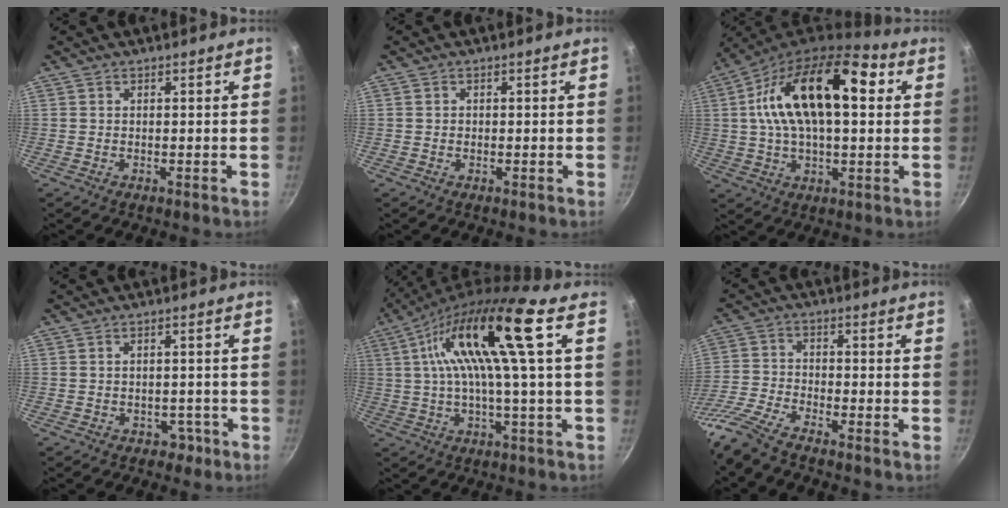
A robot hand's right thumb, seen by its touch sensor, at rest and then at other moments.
{"total": 0.5, "force": [0.1, 0.5, 0.0], "torque": [0.003, -0.001, 0.000]}
{"total": 19.2, "force": [4.6, 9.4, 16.1], "torque": [-0.249, 0.014, 0.063]}
{"total": 2.8, "force": [-1.4, 2.2, 1.1], "torque": [0.006, 0.024, -0.003]}
{"total": 14.5, "force": [3.8, 1.0, 14.0], "torque": [-0.253, 0.005, 0.068]}
{"total": 8.3, "force": [-7.0, 1.4, 4.4], "torque": [-0.105, 0.032, -0.157]}